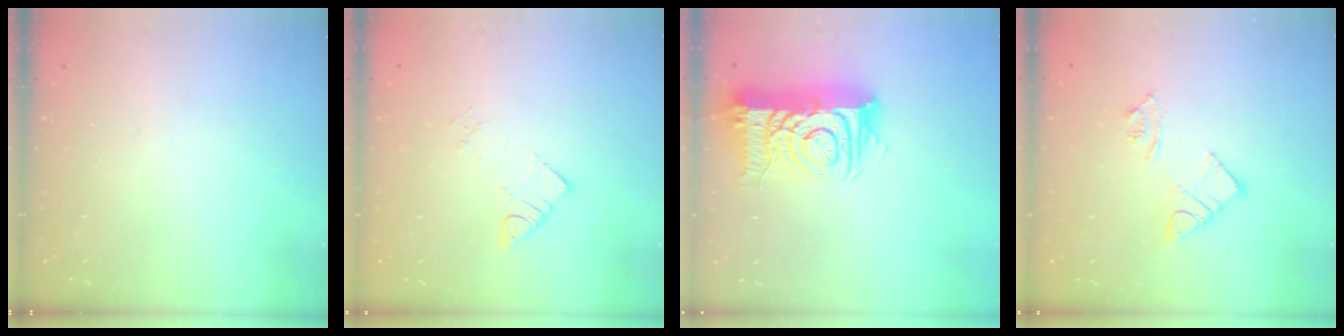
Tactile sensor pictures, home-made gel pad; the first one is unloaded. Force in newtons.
{"total": 5.1, "press": 5.1, "slide": 0.4}
{"total": 15.4, "press": 15.4, "slide": 1.3}
{"total": 8.4, "press": 8.4, "slide": 0.6}